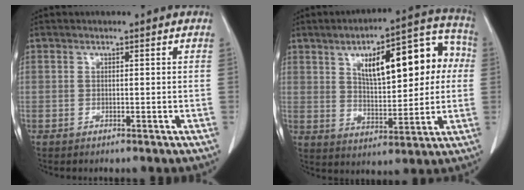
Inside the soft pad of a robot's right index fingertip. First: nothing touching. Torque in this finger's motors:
{"motor_torque": [1.60, 0.53, 0.36, 0.08]}